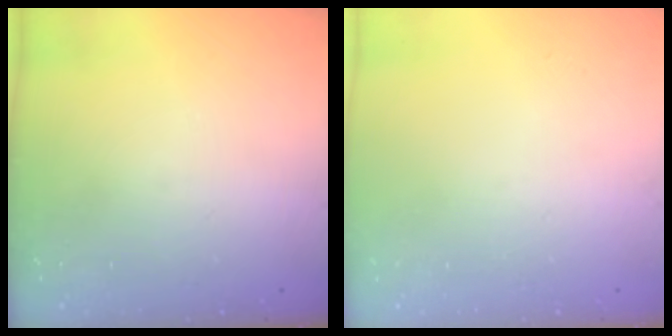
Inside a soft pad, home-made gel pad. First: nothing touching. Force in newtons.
{"total": 0.0}